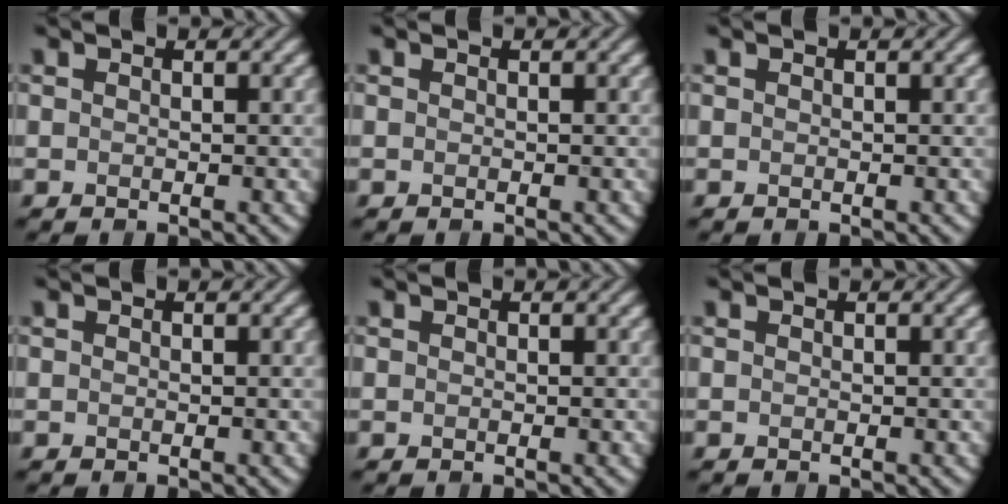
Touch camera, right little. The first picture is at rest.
{"total": 0.0}
{"total": 0.0}
{"total": 0.0}
{"total": 0.0}
{"total": 0.0}